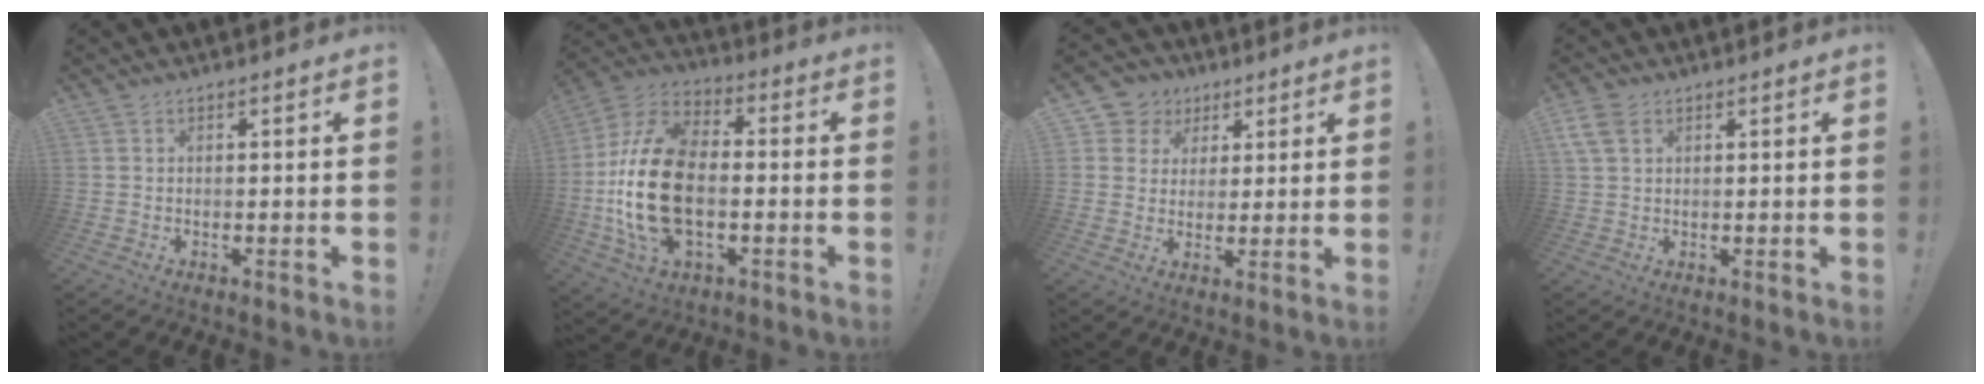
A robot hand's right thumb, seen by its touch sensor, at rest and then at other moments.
{"total": 23.2, "force": [-3.0, 14.4, 17.9], "torque": [-0.346, 0.021, -0.039]}
{"total": 7.5, "force": [2.4, 7.1, 1.3], "torque": [-0.018, -0.010, 0.051]}
{"total": 5.5, "force": [2.5, 3.5, 3.5], "torque": [-0.075, 0.000, 0.050]}